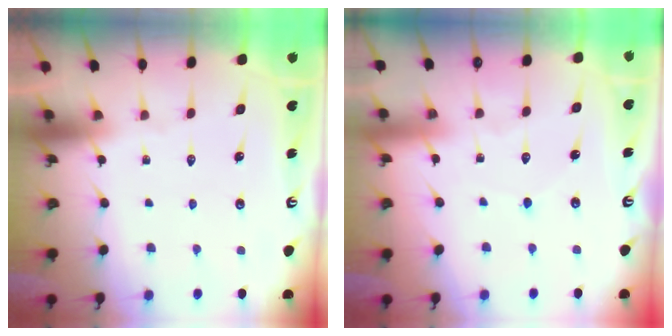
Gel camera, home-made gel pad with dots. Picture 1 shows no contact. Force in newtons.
{"total": 2.7, "press": 2.6, "slide": 0.3}